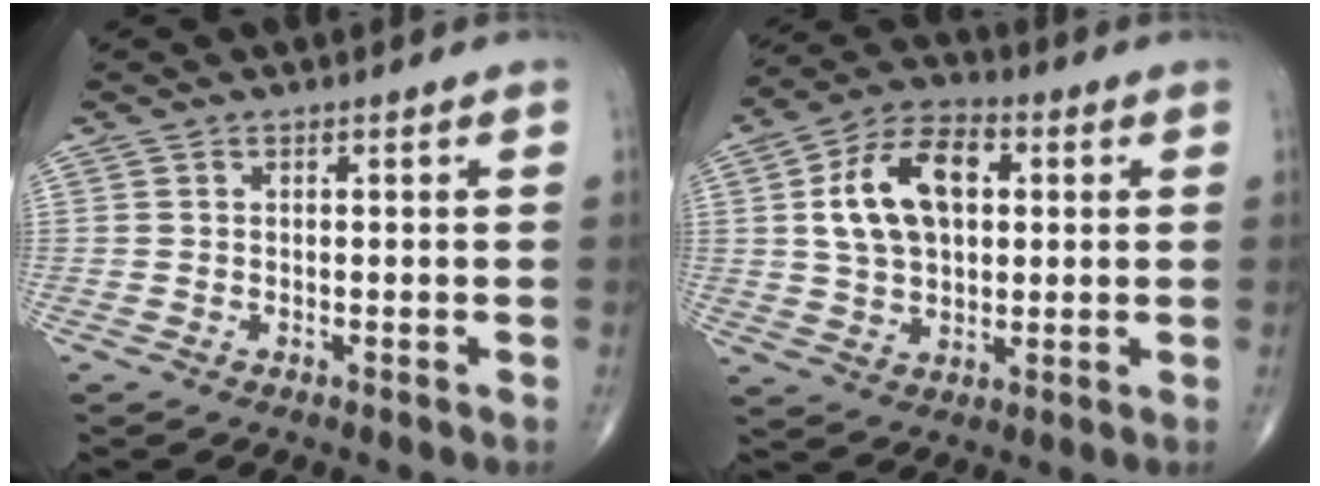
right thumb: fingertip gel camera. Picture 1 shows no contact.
{"total": 14.2, "force": [2.9, 8.9, 10.8], "torque": [-0.176, 0.013, 0.047]}